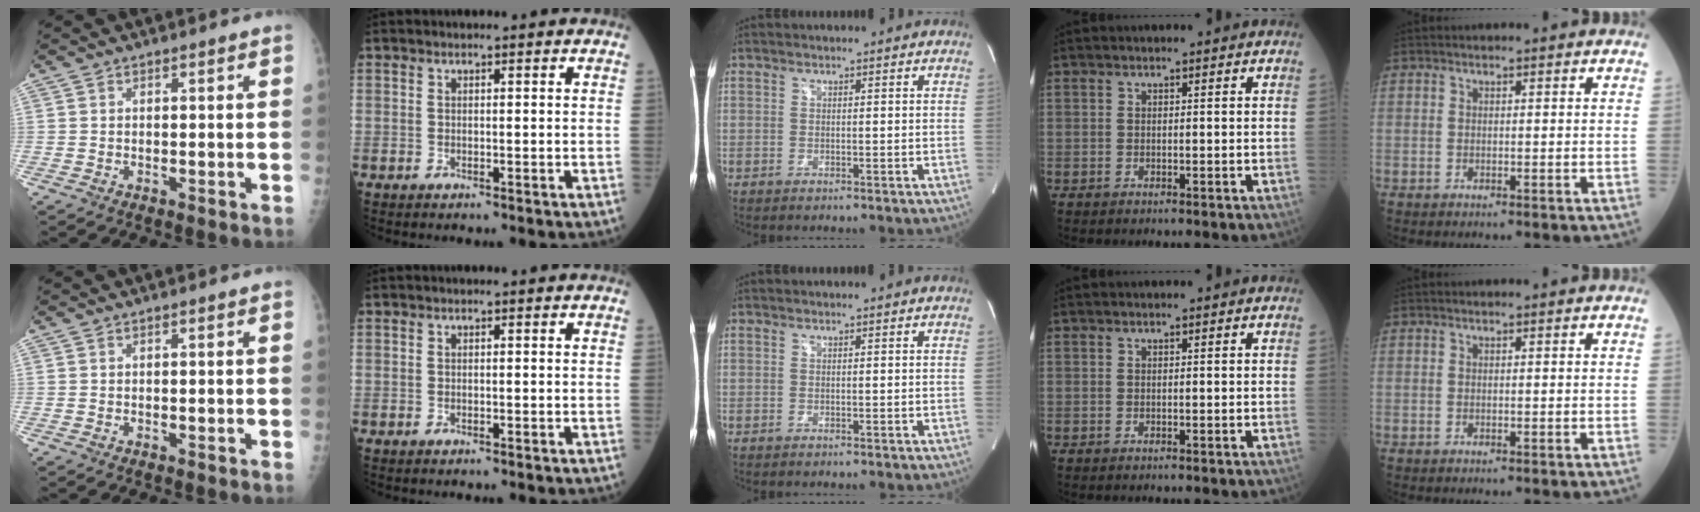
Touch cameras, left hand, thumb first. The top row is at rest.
{}